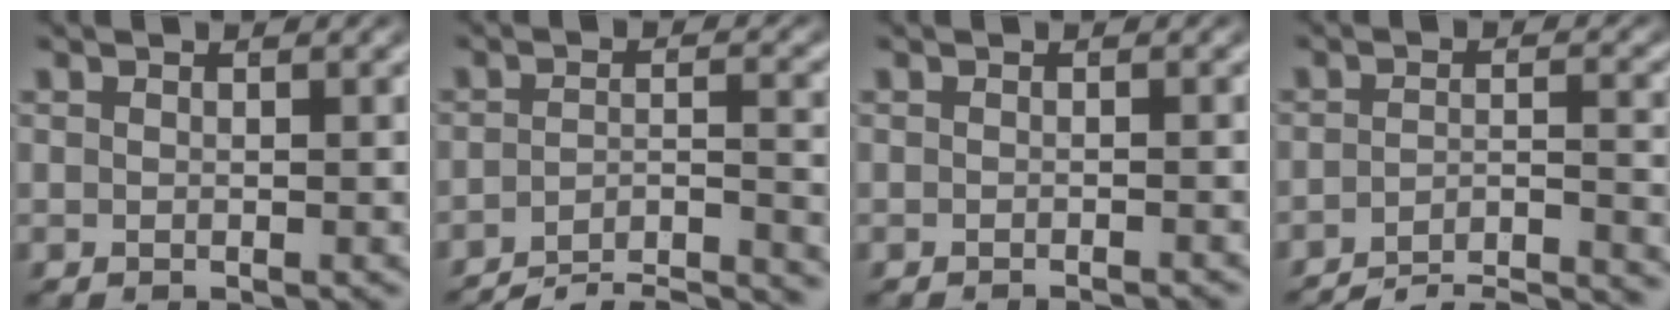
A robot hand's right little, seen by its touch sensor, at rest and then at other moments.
{"total": 8.7, "force": [-7.2, 3.3, 3.7], "torque": [-0.049, -0.035, -0.105]}
{"total": 1.2, "force": [-1.1, -0.3, 0.1], "torque": [-0.002, -0.002, -0.017]}
{"total": 9.6, "force": [-8.4, 3.1, 3.3], "torque": [-0.042, -0.036, -0.125]}